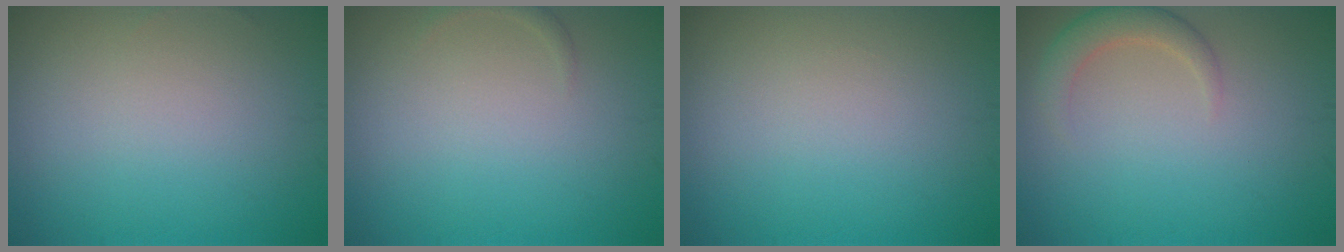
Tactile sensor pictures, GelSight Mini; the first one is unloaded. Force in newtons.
{"total": 0.7, "press": 0.7, "slide": 0.0}
{"total": 0.0}
{"total": 2.4, "press": 2.3, "slide": 0.3}